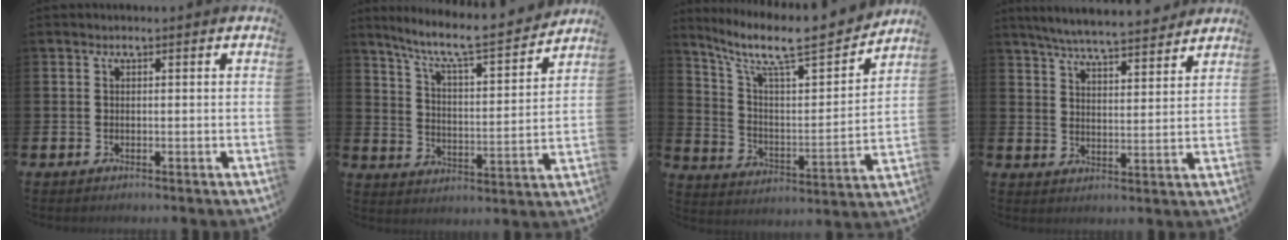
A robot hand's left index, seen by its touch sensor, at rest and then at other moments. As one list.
[{"total": 8.7, "force": [7.7, 0.9, 4.0], "torque": [-0.103, -0.057, 0.125]}, {"total": 10.6, "force": [9.0, 2.0, 5.3], "torque": [-0.129, -0.069, 0.144]}, {"total": 6.3, "force": [6.0, 0.2, 1.6], "torque": [-0.047, -0.041, 0.105]}]